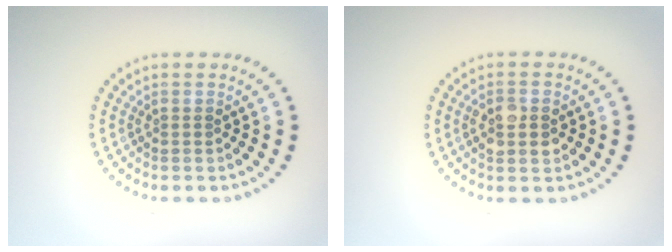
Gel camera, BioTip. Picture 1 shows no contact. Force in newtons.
{"total": 2.7, "press": 2.7, "slide": 0.2}